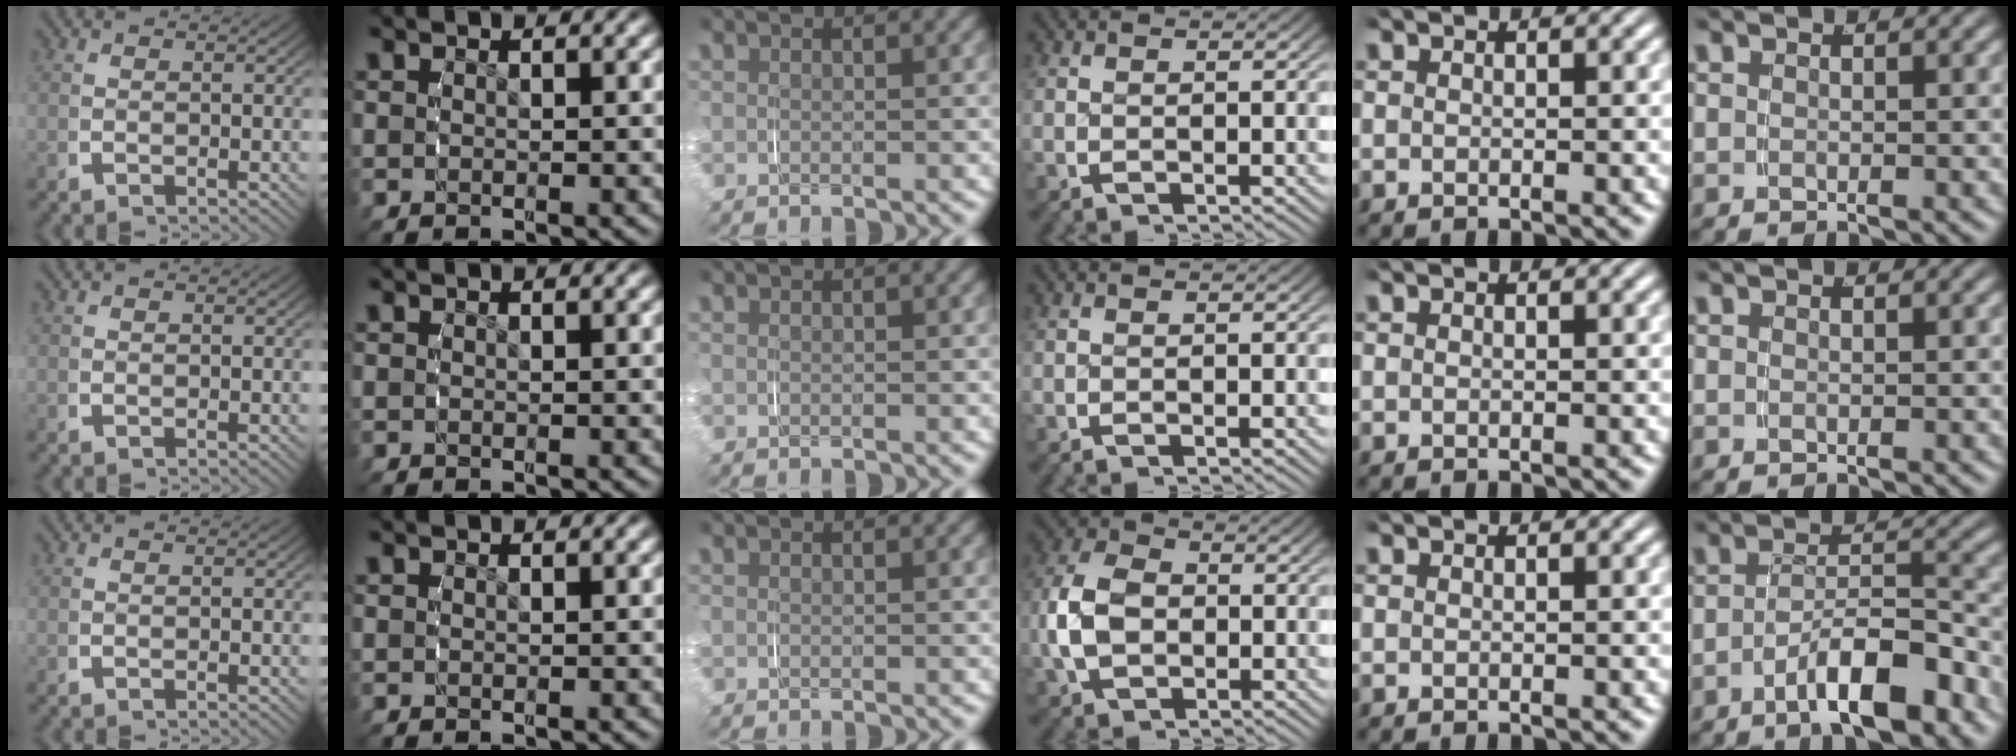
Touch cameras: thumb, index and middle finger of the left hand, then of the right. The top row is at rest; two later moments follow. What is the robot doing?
{"motion": "grasp_and_lifting", "object": "ribbon"}